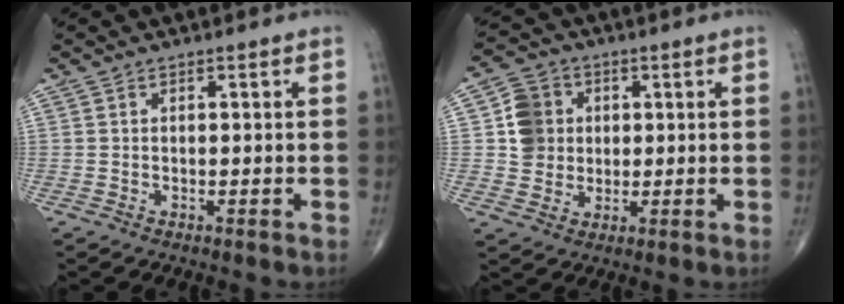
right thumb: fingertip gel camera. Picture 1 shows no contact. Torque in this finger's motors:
{"motor_torque": [-0.73, 0.78, -0.04, -0.01, 0.02]}